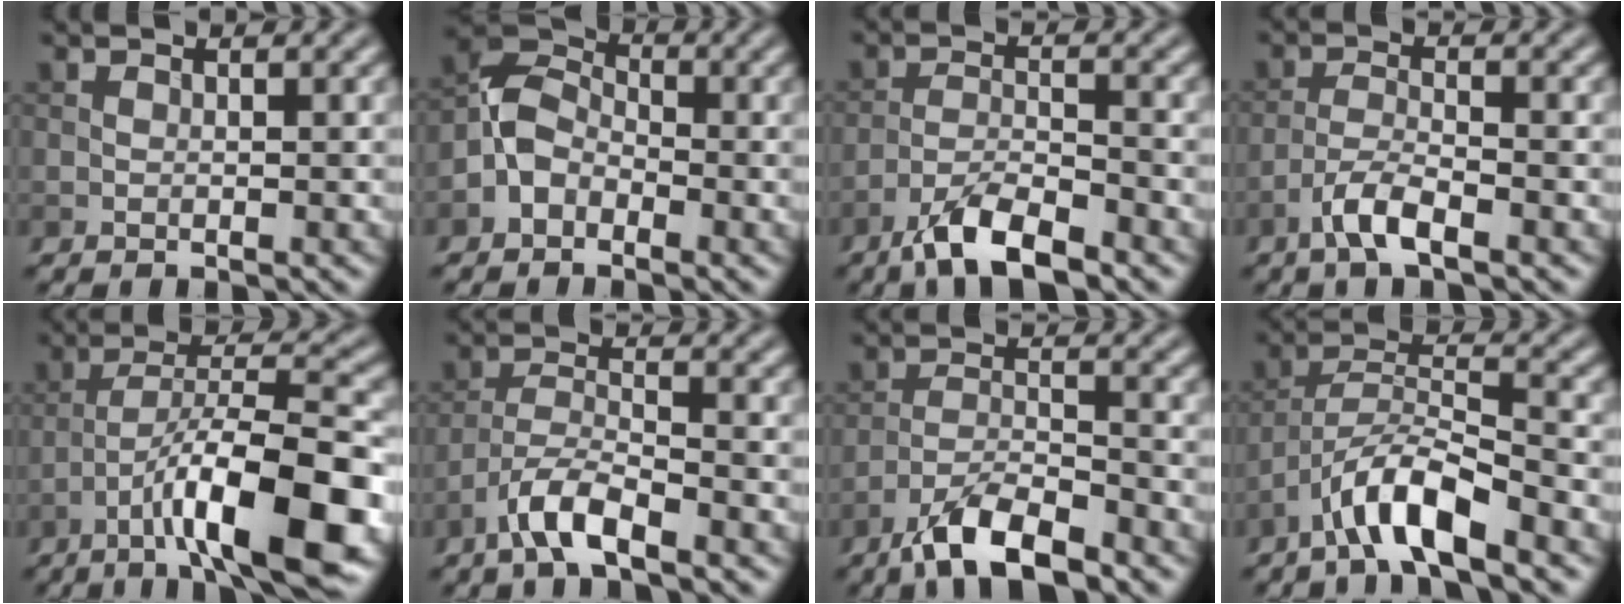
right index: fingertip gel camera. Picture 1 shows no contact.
{"total": 3.5, "force": [-1.8, 2.6, 1.6], "torque": [-0.032, 0.013, -0.046]}
{"total": 5.5, "force": [-4.1, 1.4, 3.5], "torque": [-0.064, 0.000, -0.078]}
{"total": 3.5, "force": [-2.2, 0.7, 2.5], "torque": [-0.054, 0.006, -0.051]}
{"total": 11.4, "force": [-5.4, 2.6, 9.7], "torque": [-0.152, 0.015, -0.089]}
{"total": 4.3, "force": [-3.1, 1.0, 2.9], "torque": [-0.058, 0.006, -0.068]}
{"total": 6.3, "force": [-4.7, 1.6, 3.9], "torque": [-0.066, 0.001, -0.087]}
{"total": 6.2, "force": [-4.3, 1.2, 4.3], "torque": [-0.075, 0.011, -0.081]}